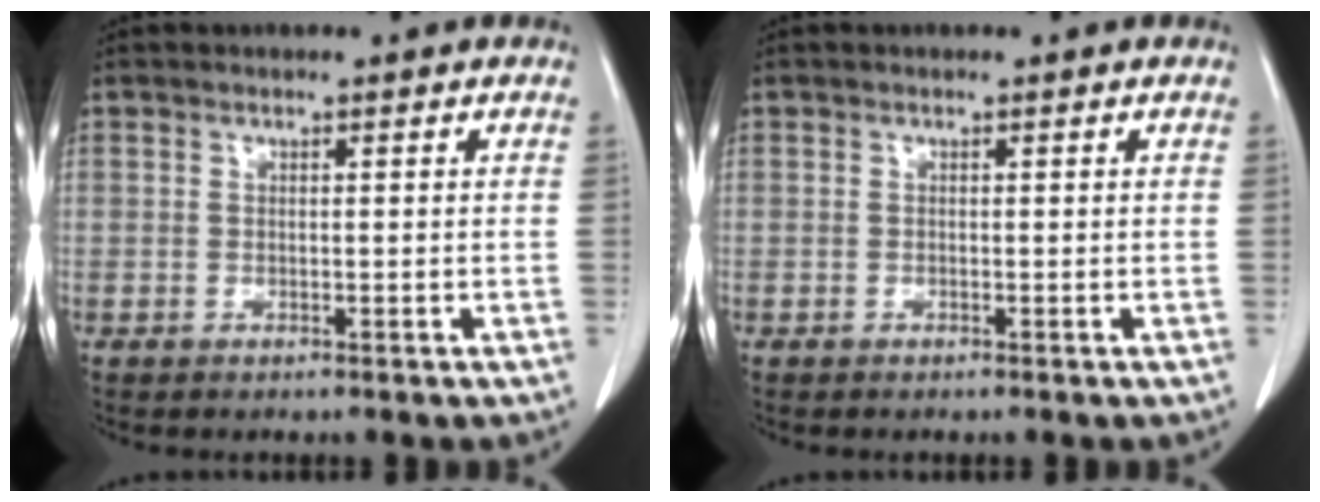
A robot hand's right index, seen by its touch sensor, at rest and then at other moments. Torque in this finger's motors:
{"motor_torque": [0.05, -0.02, 0.02, 0.01]}